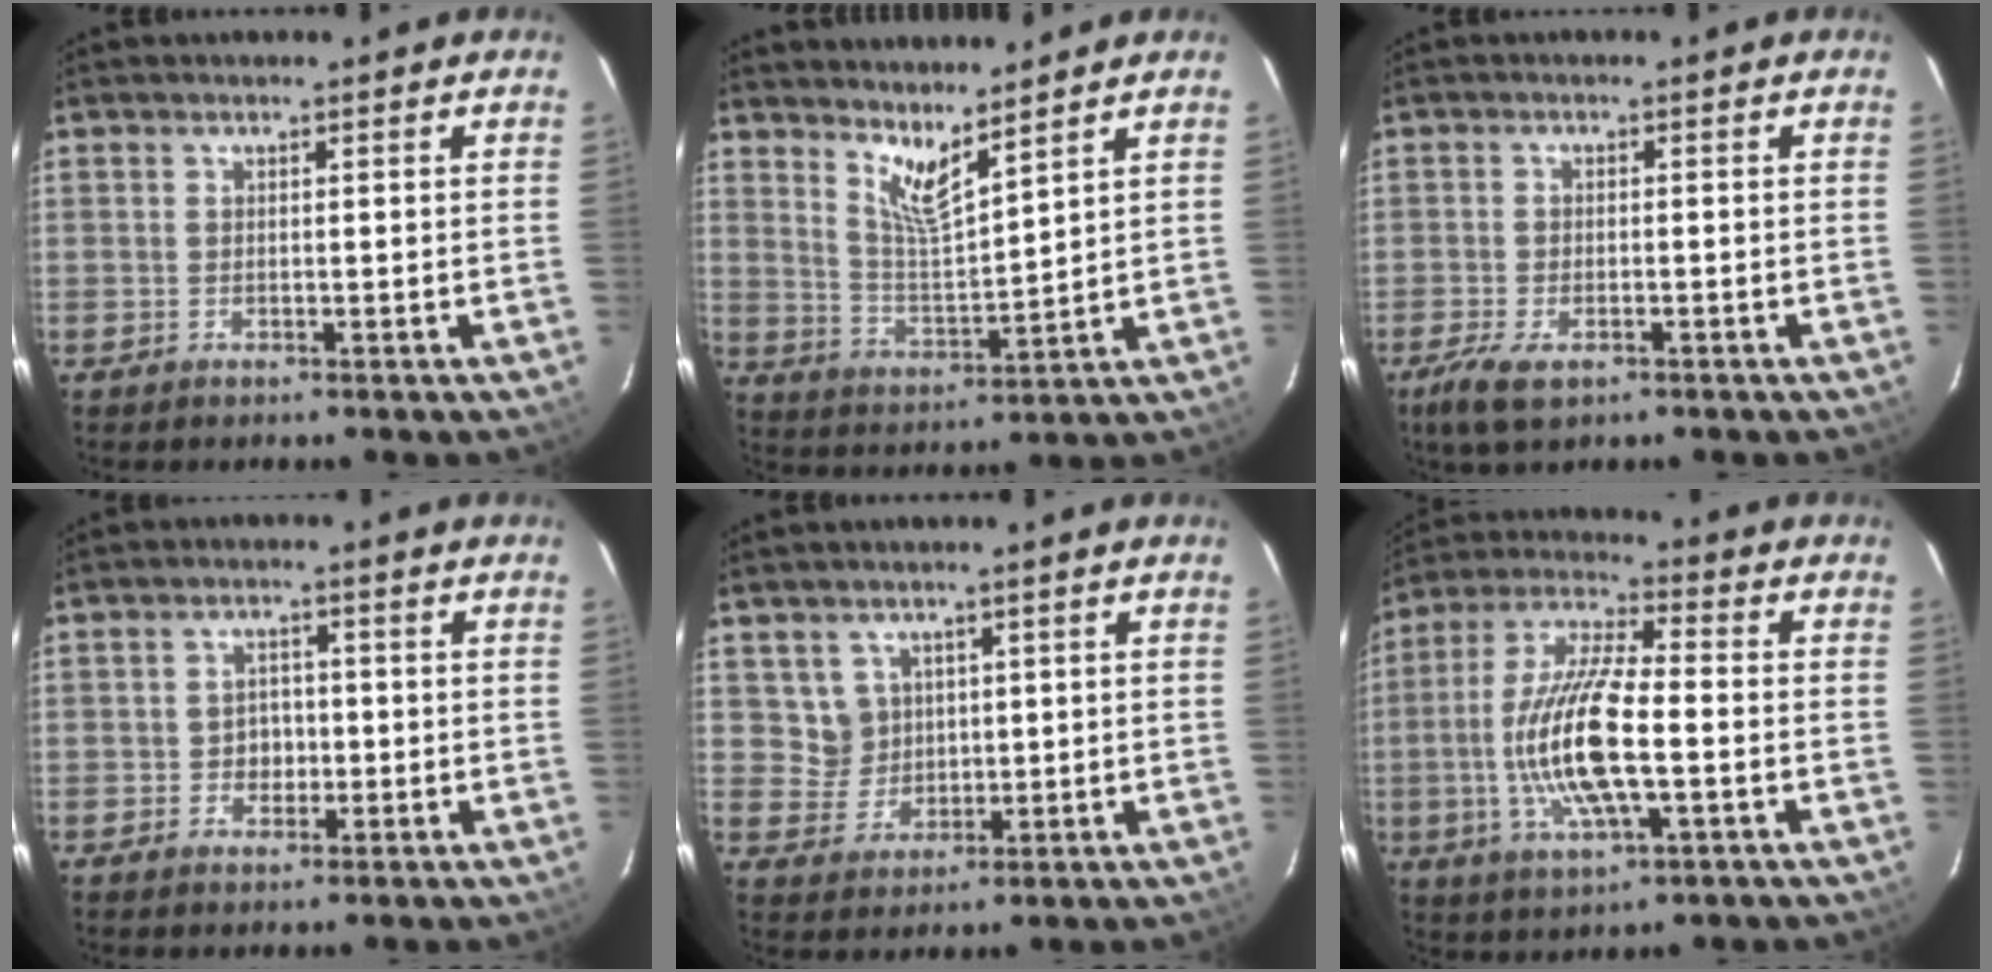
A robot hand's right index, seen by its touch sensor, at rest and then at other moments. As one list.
[{"total": 7.0, "force": [5.6, 0.8, 4.2], "torque": [-0.078, -0.015, 0.112]}, {"total": 6.5, "force": [-4.0, 2.7, 4.3], "torque": [-0.106, -0.021, -0.070]}, {"total": 3.2, "force": [-0.8, 2.8, 1.1], "torque": [-0.020, 0.010, -0.008]}, {"total": 3.8, "force": [1.4, 3.6, 0.3], "torque": [0.001, 0.013, 0.033]}, {"total": 15.8, "force": [-2.8, 4.8, 14.8], "torque": [-0.306, 0.000, -0.056]}]